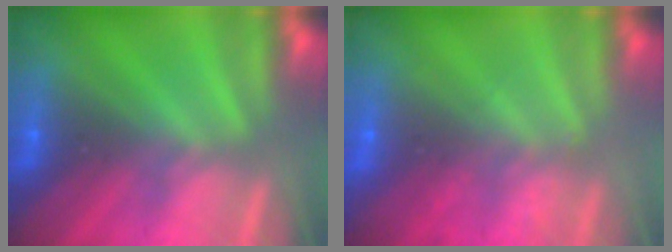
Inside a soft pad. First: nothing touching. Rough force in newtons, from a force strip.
{"total": 2.1}